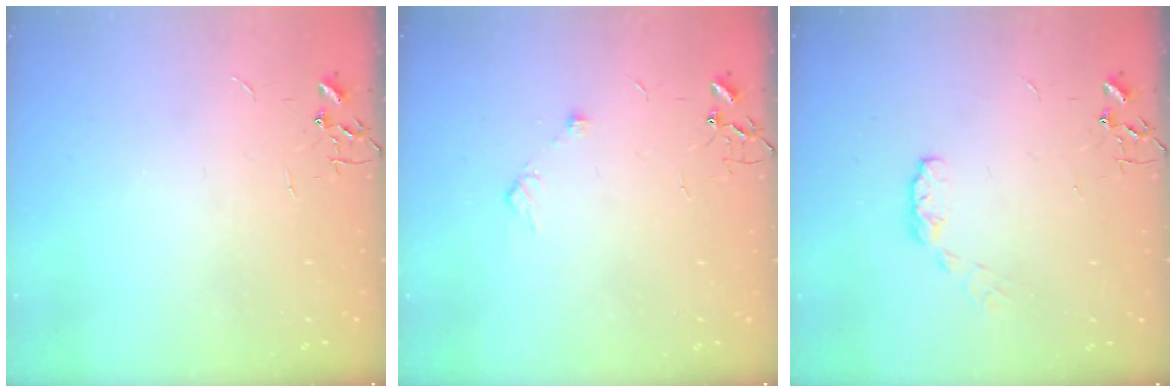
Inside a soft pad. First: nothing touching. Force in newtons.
{"total": 6.1, "press": 6.0, "slide": 0.8}
{"total": 5.6, "press": 5.6, "slide": 0.5}